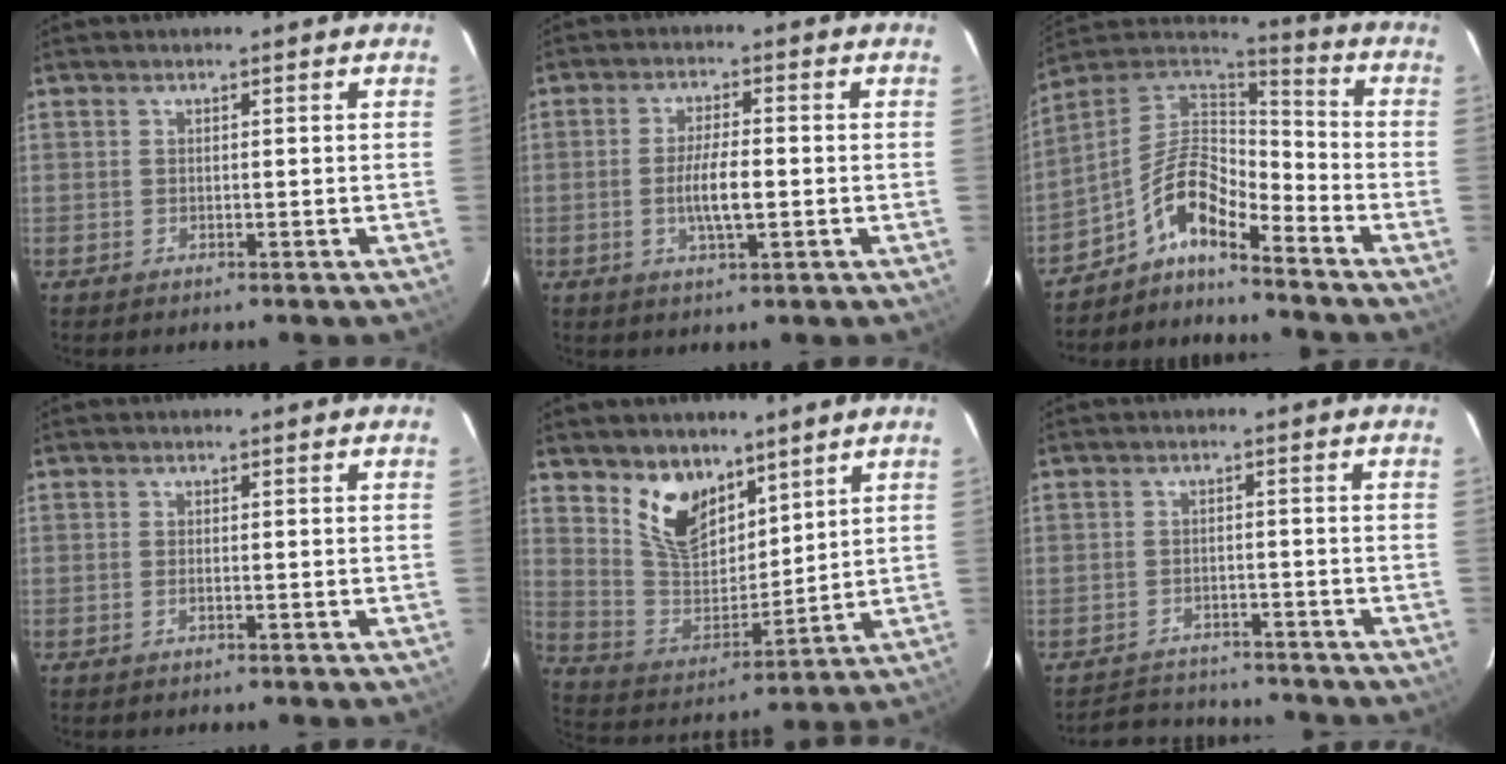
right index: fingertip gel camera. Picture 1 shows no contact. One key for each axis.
{"total": 5.7, "fx": -1.1, "fy": 1.4, "fz": 5.4, "tx": -0.104, "ty": -0.004, "tz": -0.017}
{"total": 9.9, "fx": -6.8, "fy": 2.9, "fz": 6.5, "tx": -0.134, "ty": 0.029, "tz": -0.143}
{"total": 0.6, "fx": -0.2, "fy": 0.1, "fz": 0.6, "tx": -0.013, "ty": 0.001, "tz": -0.005}
{"total": 12.1, "fx": 7.9, "fy": 6.9, "fz": 5.9, "tx": -0.117, "ty": -0.005, "tz": 0.161}
{"total": 7.3, "fx": -6.7, "fy": 2.8, "fz": 0.8, "tx": -0.030, "ty": 0.022, "tz": -0.097}